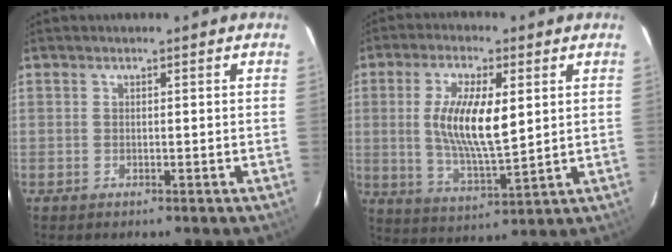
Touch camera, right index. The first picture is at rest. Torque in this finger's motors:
{"motor_torque": [1.10, 0.69, 0.80, 0.19]}